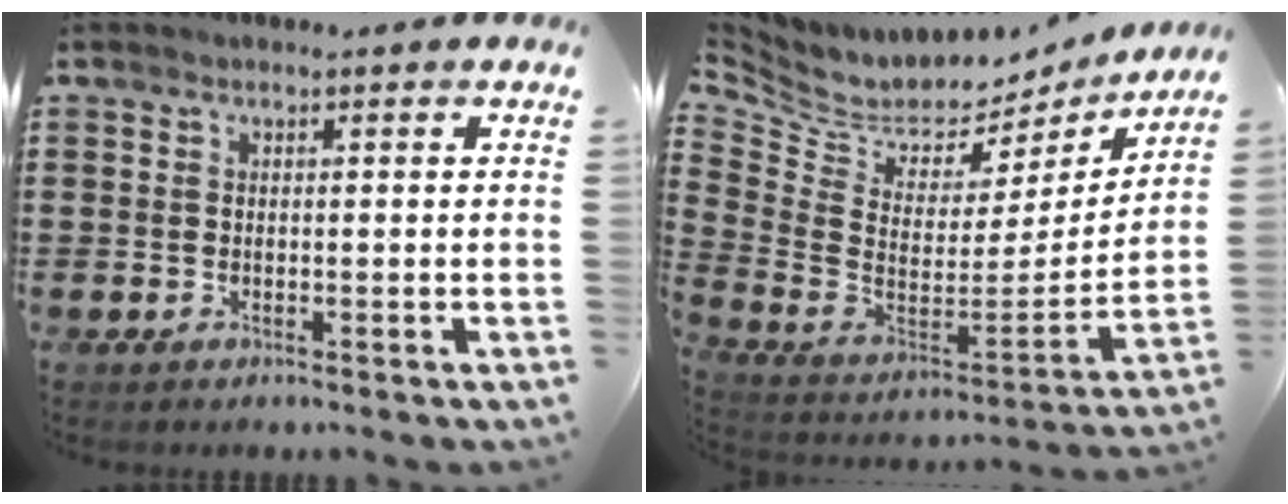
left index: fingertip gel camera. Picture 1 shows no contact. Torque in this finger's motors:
{"motor_torque": [1.24, -0.57, 0.08, 0.00]}